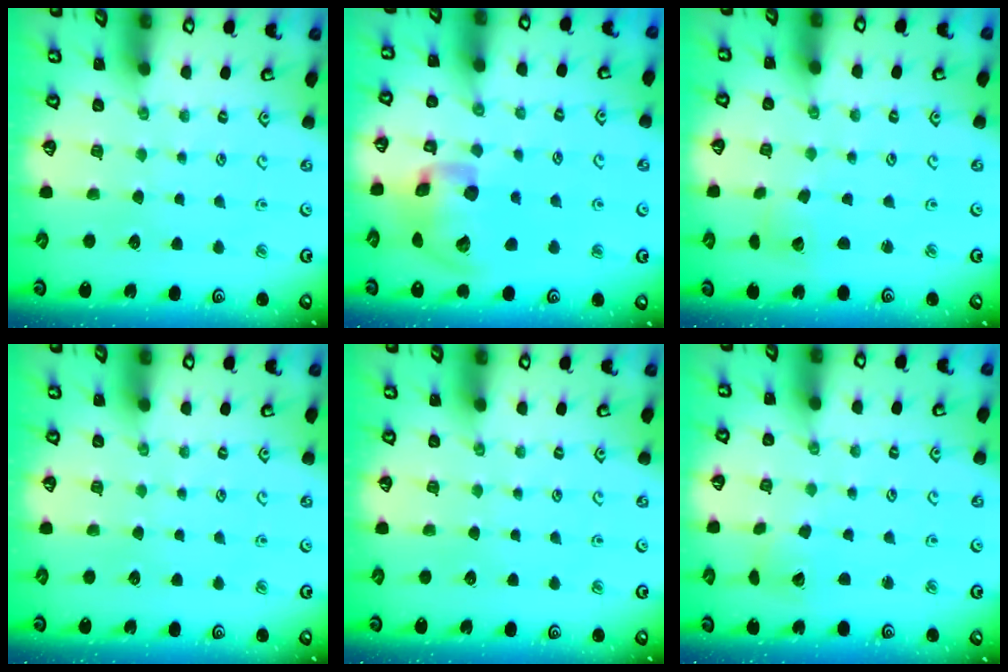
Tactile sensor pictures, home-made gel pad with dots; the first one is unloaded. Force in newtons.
{"total": 17.1, "press": 16.9, "slide": 2.5}
{"total": 1.8, "press": 1.7, "slide": 0.3}
{"total": 0.0}
{"total": 0.0}
{"total": 2.8, "press": 2.8, "slide": 0.4}